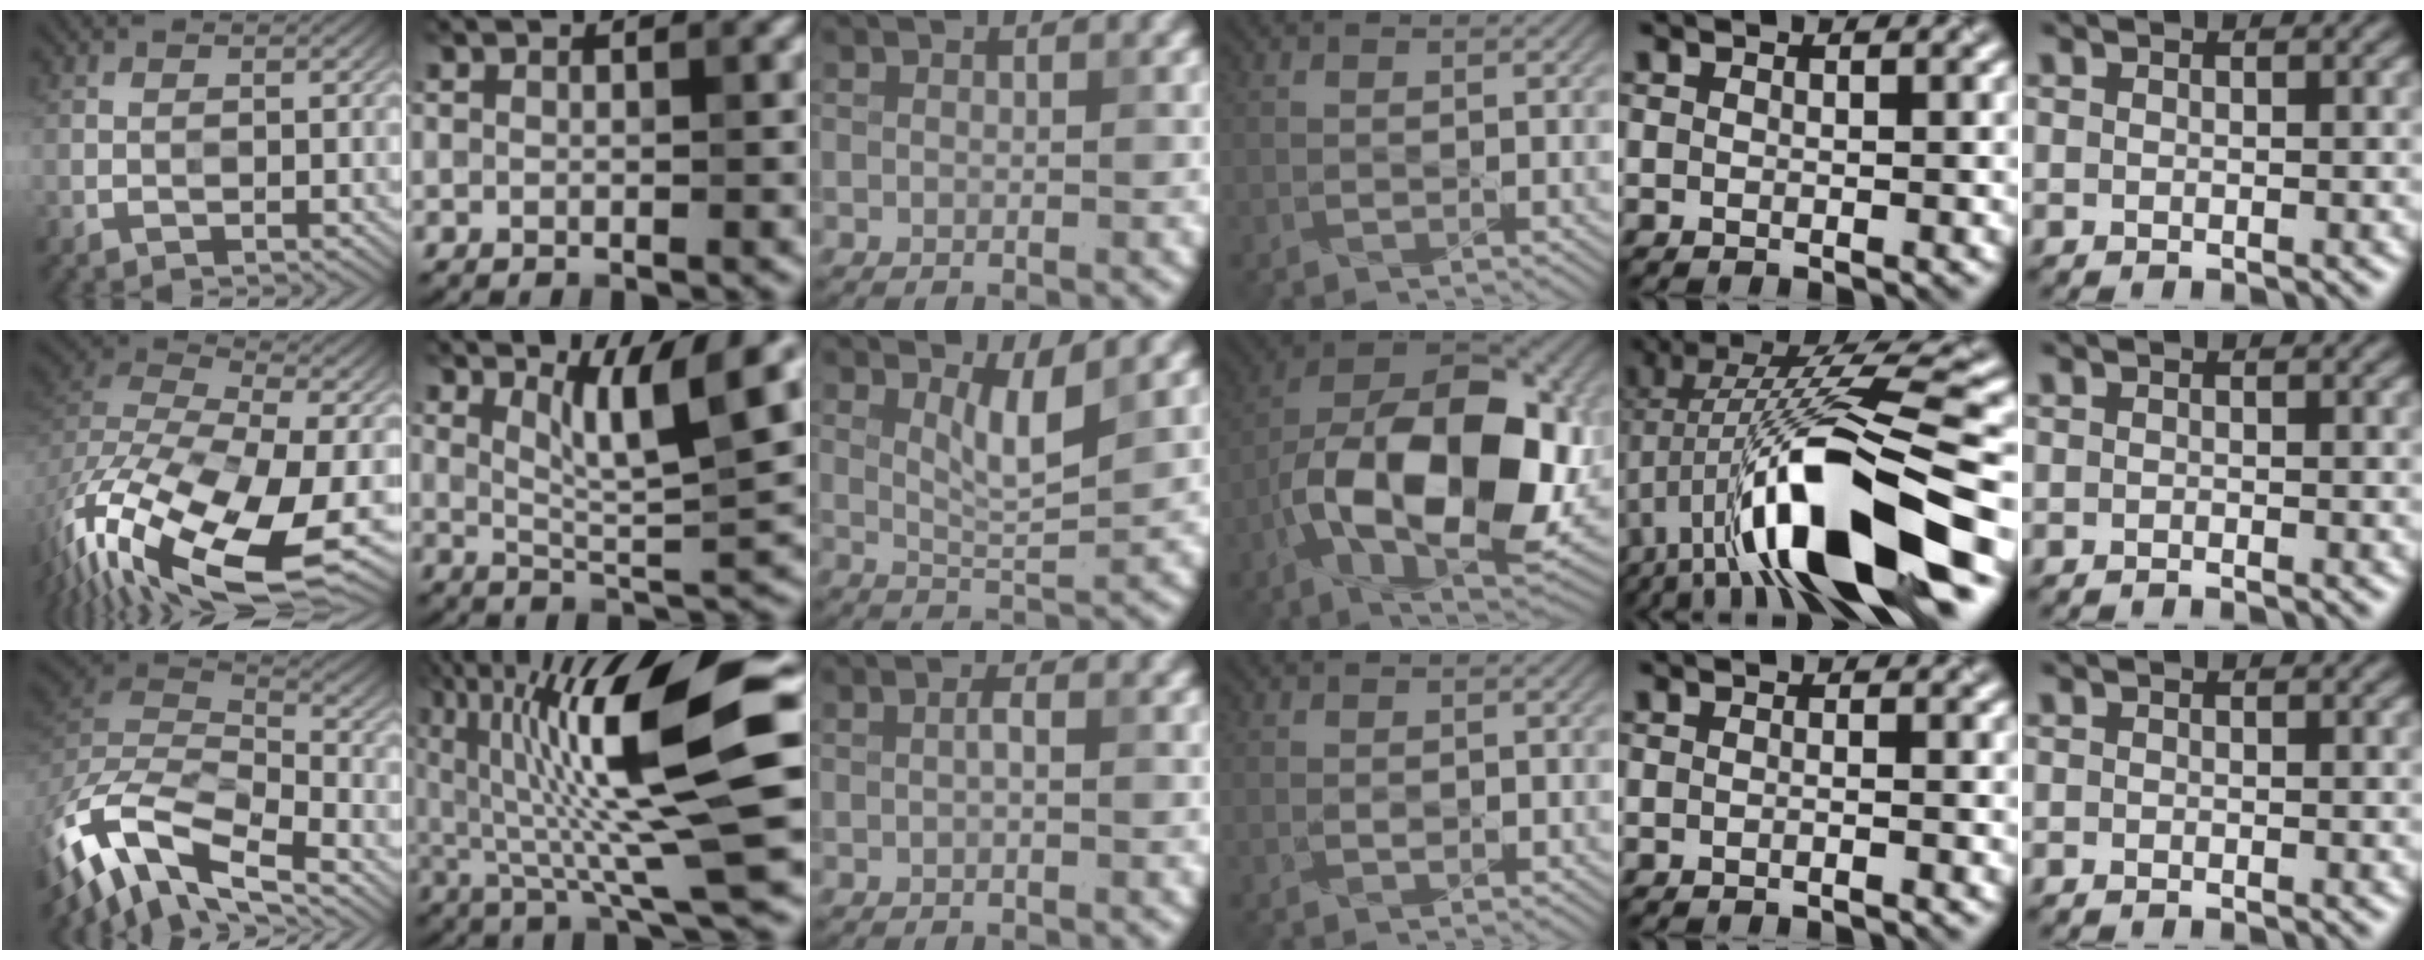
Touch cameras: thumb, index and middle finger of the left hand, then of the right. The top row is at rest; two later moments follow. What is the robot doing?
{"motion": "twist", "object": "bottle cap"}